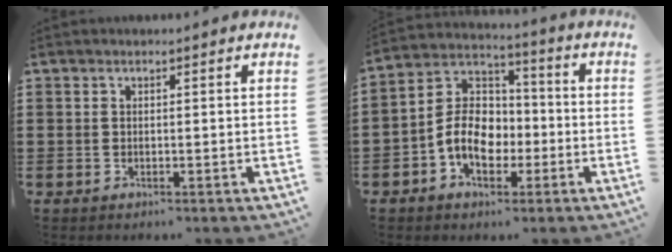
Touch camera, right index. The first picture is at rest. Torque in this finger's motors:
{"motor_torque": [2.14, 0.00, 0.52, 0.20]}